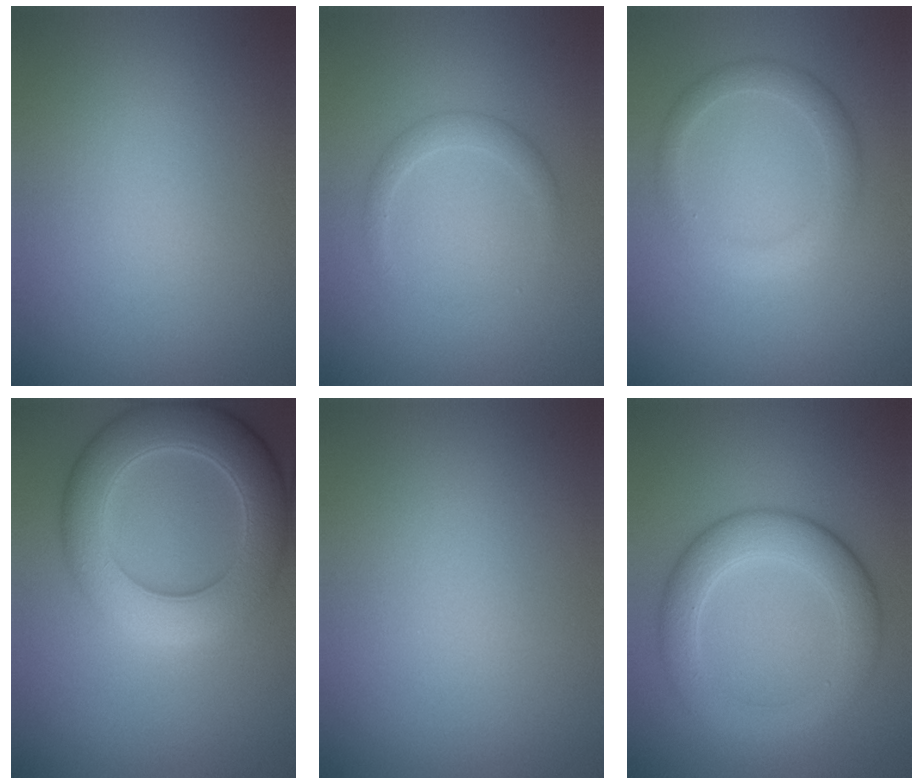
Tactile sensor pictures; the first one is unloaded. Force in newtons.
{"total": 1.6, "press": 1.6, "slide": 0.1}
{"total": 2.4, "press": 2.4, "slide": 0.2}
{"total": 7.9, "press": 7.9, "slide": 0.3}
{"total": 0.0}
{"total": 5.3, "press": 5.3, "slide": 0.2}